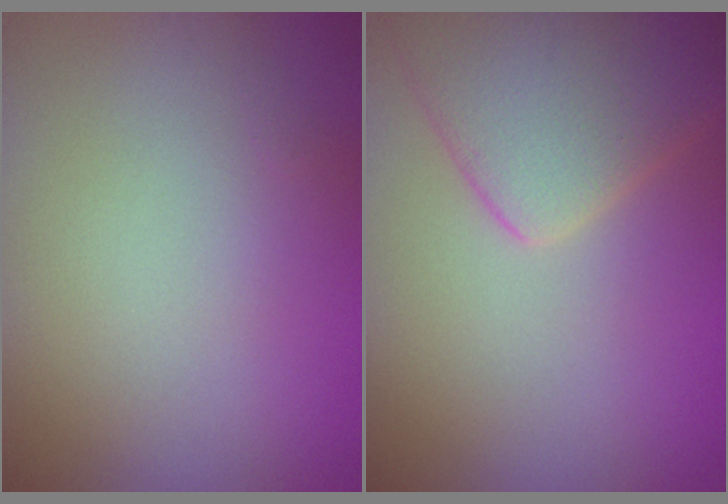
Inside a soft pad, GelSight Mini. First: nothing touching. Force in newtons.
{"total": 5.9, "press": 5.8, "slide": 0.5}